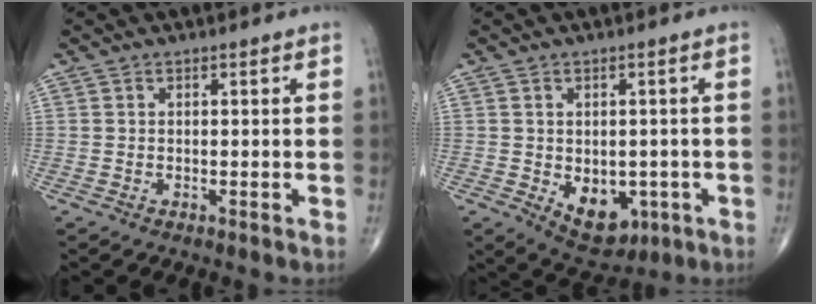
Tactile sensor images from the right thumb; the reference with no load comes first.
{"total": 8.8, "force": [-2.5, 6.0, 6.0], "torque": [-0.058, 0.001, -0.020]}